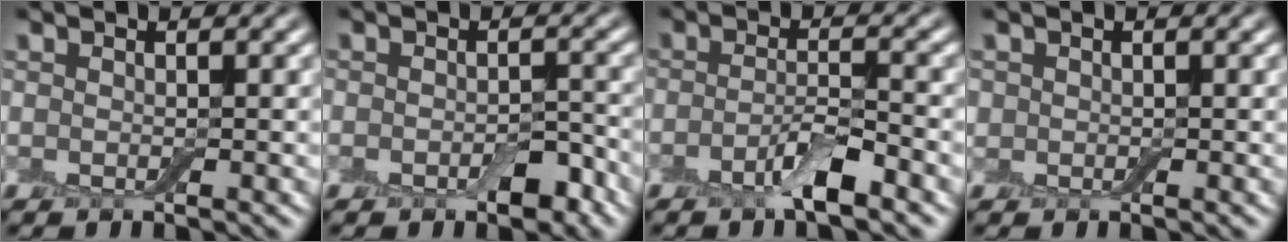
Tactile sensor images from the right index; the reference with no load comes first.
{"total": 2.4, "force": [-1.2, 1.3, 1.6], "torque": [-0.023, 0.002, -0.018]}
{"total": 3.2, "force": [-1.9, 0.7, 2.5], "torque": [-0.046, 0.006, -0.042]}
{"total": 0.8, "force": [0.1, 0.8, 0.1], "torque": [0.003, 0.000, -0.003]}